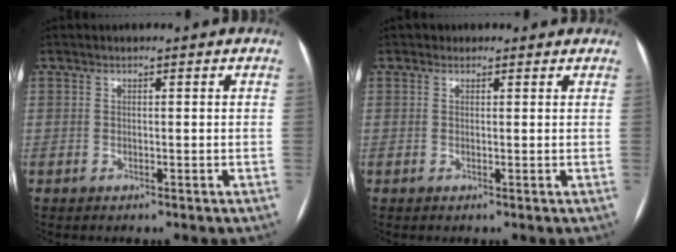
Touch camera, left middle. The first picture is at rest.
{"total": 1.6, "force": [1.2, 1.1, -0.1], "torque": [0.009, 0.003, 0.007]}